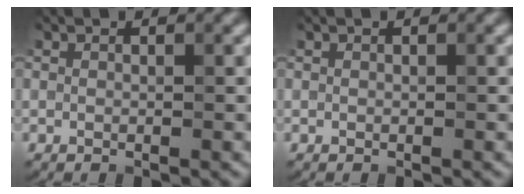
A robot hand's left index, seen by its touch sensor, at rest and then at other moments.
{"total": 0.0}